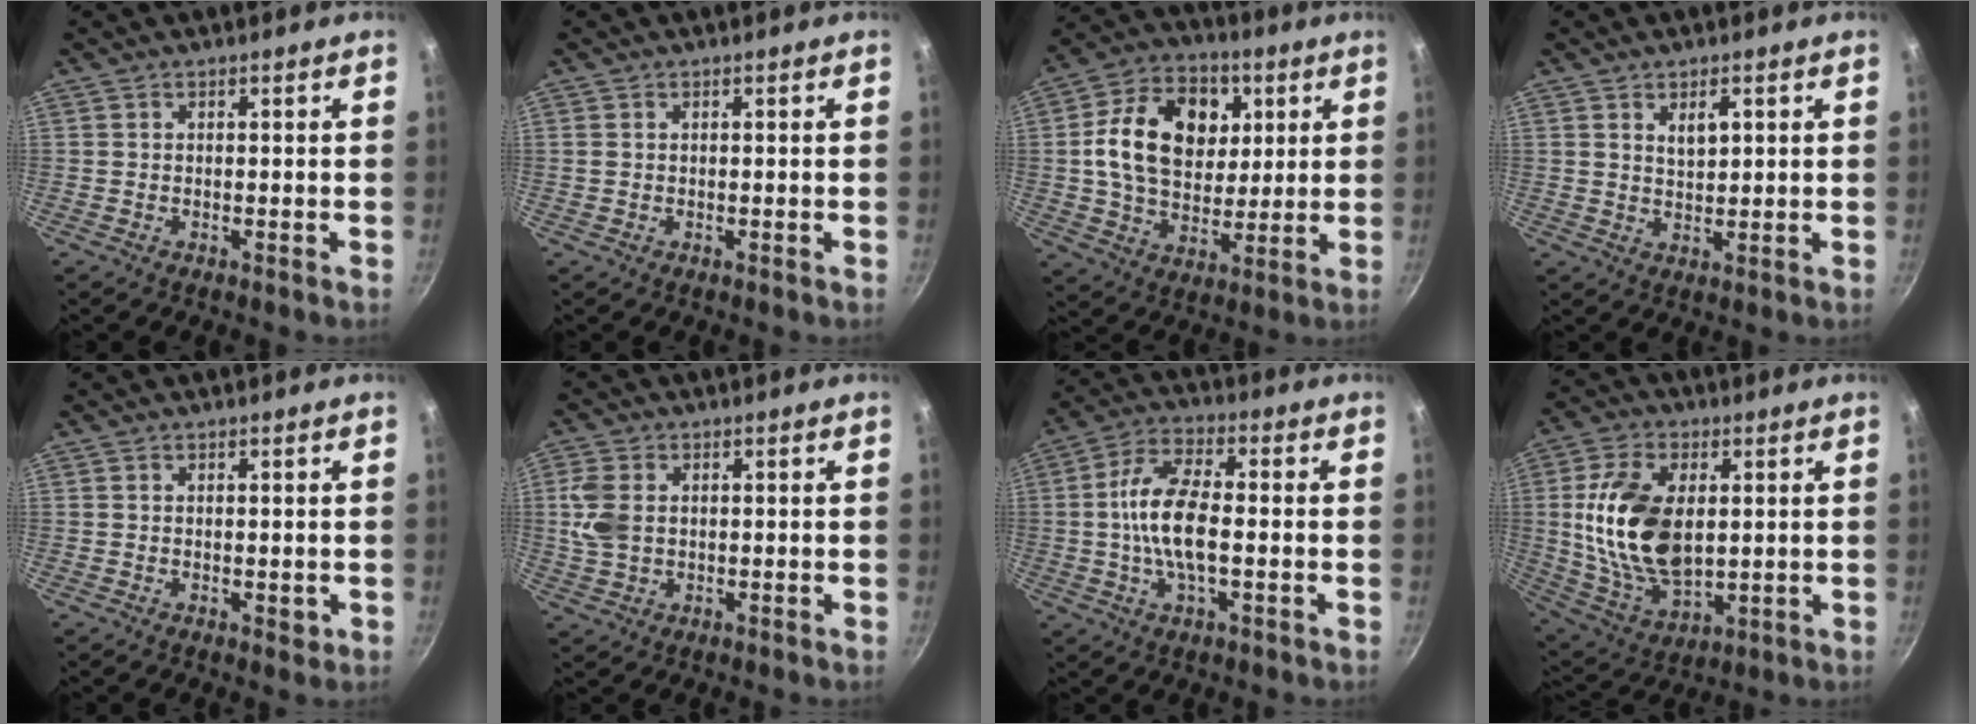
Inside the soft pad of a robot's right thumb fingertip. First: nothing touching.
{"total": 0.6, "force": [0.1, 0.5, 0.3], "torque": [-0.005, 0.002, 0.002]}
{"total": 18.8, "force": [4.2, 13.7, 12.1], "torque": [-0.177, 0.003, 0.065]}
{"total": 3.8, "force": [1.5, 2.0, 2.8], "torque": [-0.037, -0.009, 0.029]}
{"total": 1.1, "force": [0.0, 0.6, 1.0], "torque": [-0.011, -0.002, 0.000]}
{"total": 6.5, "force": [0.9, 4.5, 4.6], "torque": [-0.094, 0.005, 0.018]}
{"total": 11.7, "force": [-0.8, 5.0, 10.5], "torque": [-0.203, 0.022, -0.026]}
{"total": 18.3, "force": [2.1, 10.9, 14.6], "torque": [-0.263, -0.008, 0.050]}